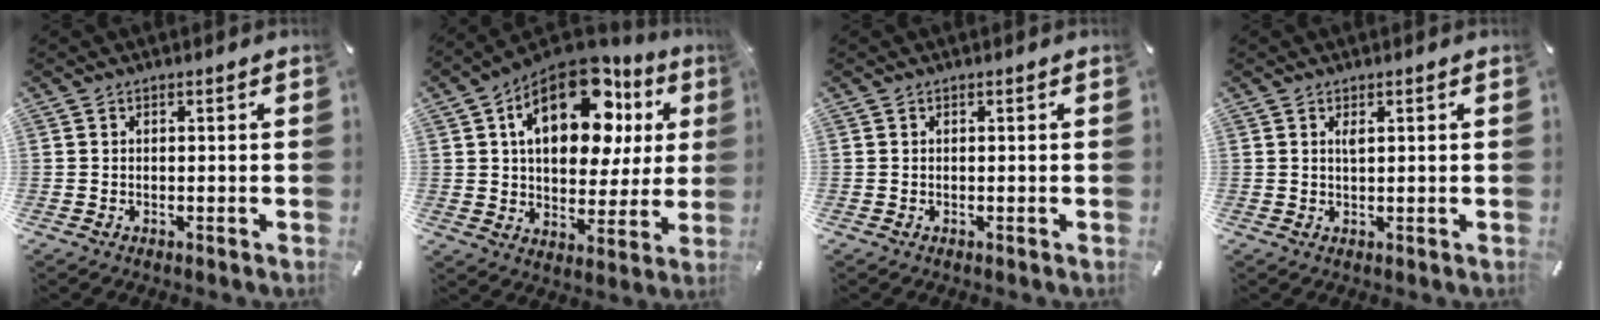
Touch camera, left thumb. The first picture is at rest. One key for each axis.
{"total": 22.8, "fx": 10.0, "fy": 12.8, "fz": 16.0, "tx": -0.247, "ty": -0.046, "tz": 0.164}
{"total": 0.0}
{"total": 1.5, "fx": 0.6, "fy": 0.4, "fz": 1.4, "tx": -0.028, "ty": 0.003, "tz": 0.008}